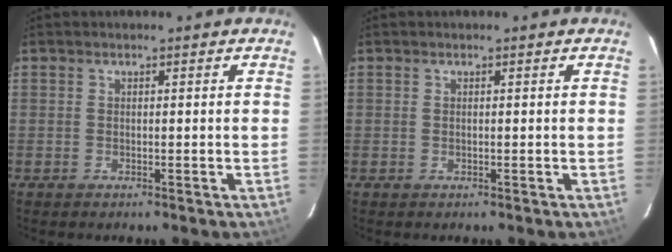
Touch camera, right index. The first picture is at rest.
{"total": 0.0}